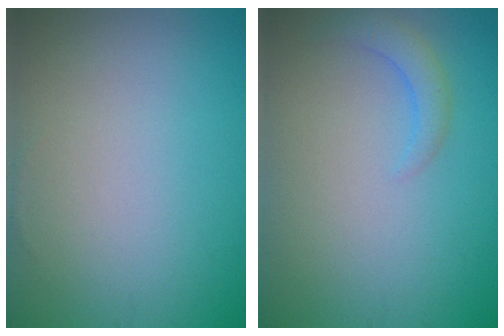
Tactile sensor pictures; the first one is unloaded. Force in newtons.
{"total": 1.8, "press": 1.8, "slide": 0.3}